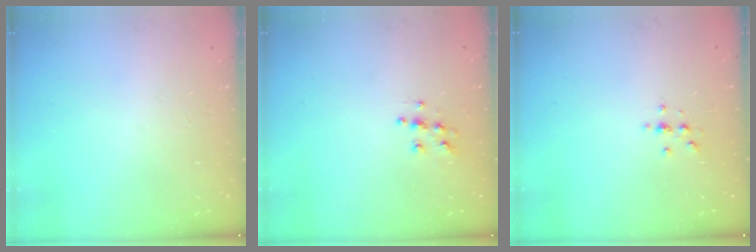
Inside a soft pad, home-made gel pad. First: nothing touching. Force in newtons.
{"total": 6.2, "press": 6.2, "slide": 0.2}
{"total": 2.2, "press": 2.1, "slide": 0.2}